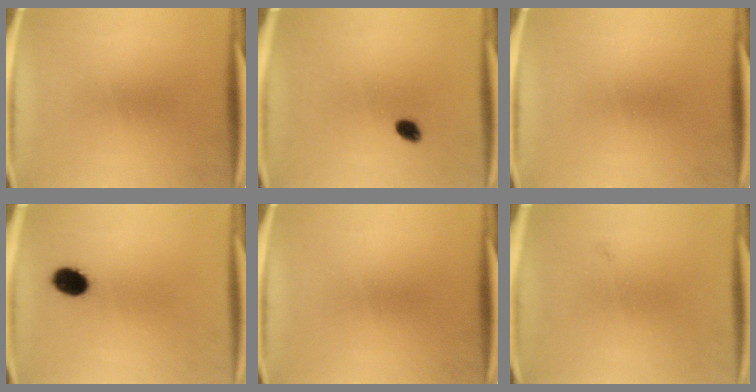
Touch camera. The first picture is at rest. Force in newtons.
{"total": 2.4}
{"total": 0.0}
{"total": 6.2}
{"total": 0.0}
{"total": 0.7}